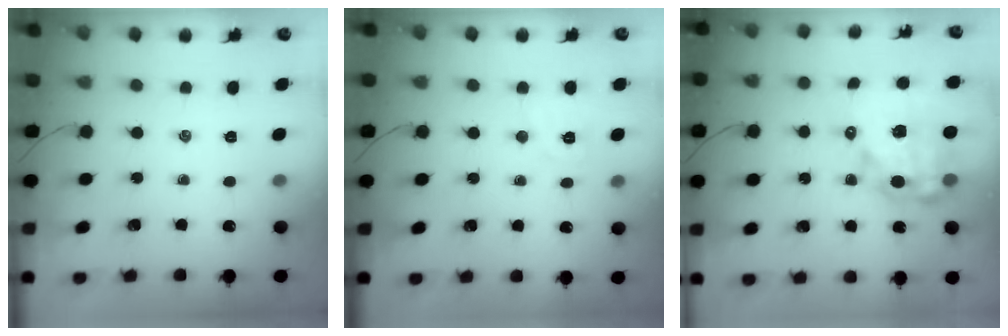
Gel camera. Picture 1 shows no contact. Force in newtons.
{"total": 6.2, "press": 6.1, "slide": 1.3}
{"total": 14.9, "press": 14.4, "slide": 3.6}